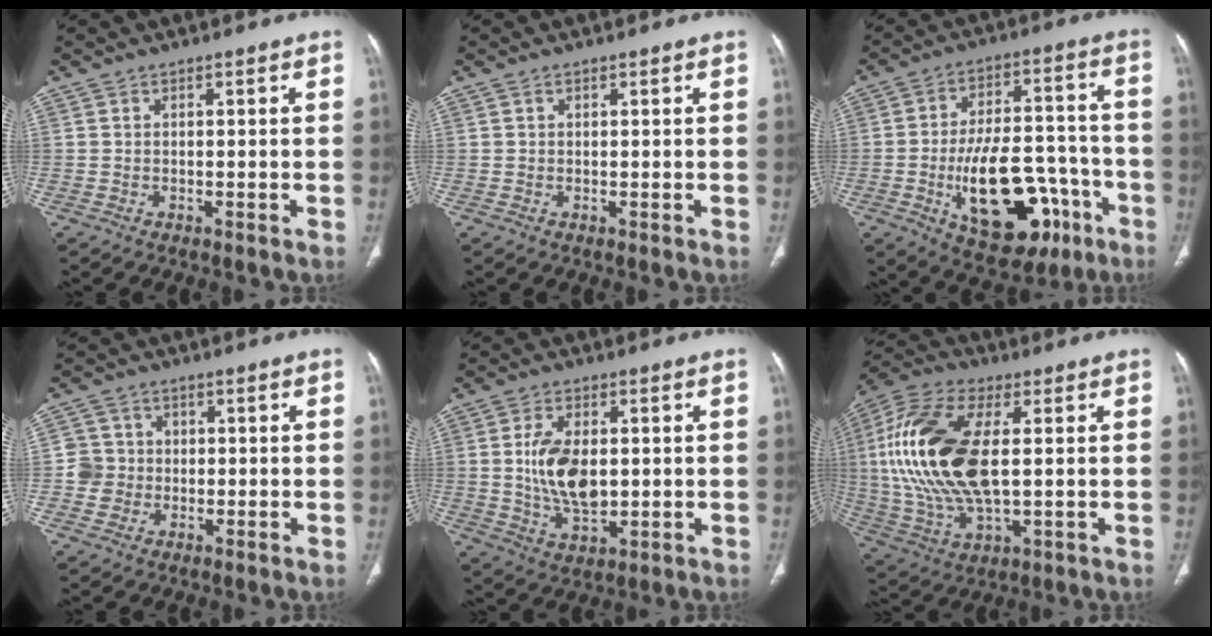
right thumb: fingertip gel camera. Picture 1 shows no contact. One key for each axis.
{"total": 0.5, "fx": 0.3, "fy": 0.3, "fz": 0.3, "tx": -0.003, "ty": -0.001, "tz": 0.004}
{"total": 21.5, "fx": -7.9, "fy": 11.2, "fz": 16.6, "tx": -0.232, "ty": 0.042, "tz": -0.099}
{"total": 5.0, "fx": -0.5, "fy": 4.9, "fz": 0.5, "tx": 0.023, "ty": 0.011, "tz": -0.015}
{"total": 10.8, "fx": 0.6, "fy": 6.1, "fz": 8.9, "tx": -0.155, "ty": -0.011, "tz": 0.020}
{"total": 22.9, "fx": 2.6, "fy": 11.1, "fz": 19.9, "tx": -0.429, "ty": -0.002, "tz": 0.046}